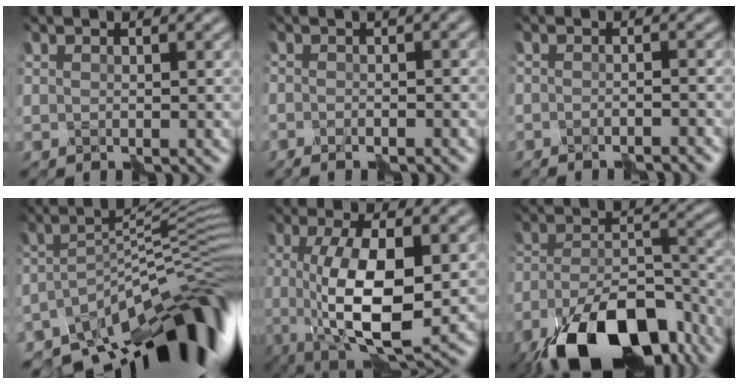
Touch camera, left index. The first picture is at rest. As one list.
[{"total": 3.0, "force": [-0.9, 0.9, 2.6], "torque": [-0.018, 0.004, -0.021]}, {"total": 2.2, "force": [-2.1, 0.0, 0.2], "torque": [0.004, 0.000, -0.039]}, {"total": 13.8, "force": [-8.8, 4.0, 9.9], "torque": [-0.139, 0.000, -0.149]}, {"total": 8.3, "force": [-1.0, 2.7, 7.8], "torque": [-0.141, -0.007, -0.018]}, {"total": 14.8, "force": [-10.1, 6.1, 8.9], "torque": [-0.176, -0.023, -0.164]}]